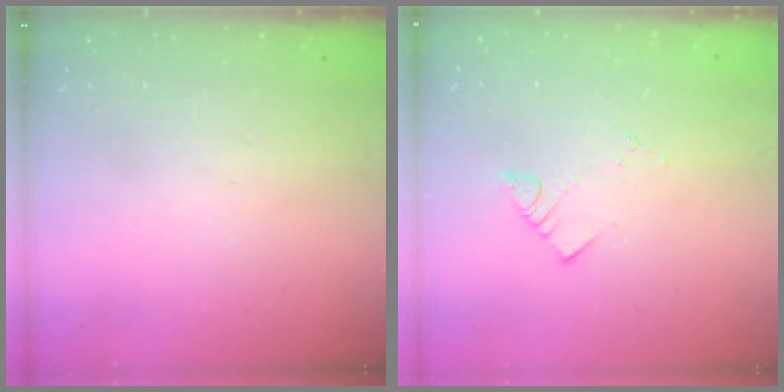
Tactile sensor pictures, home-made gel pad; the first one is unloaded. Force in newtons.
{"total": 3.7, "press": 3.7, "slide": 0.5}